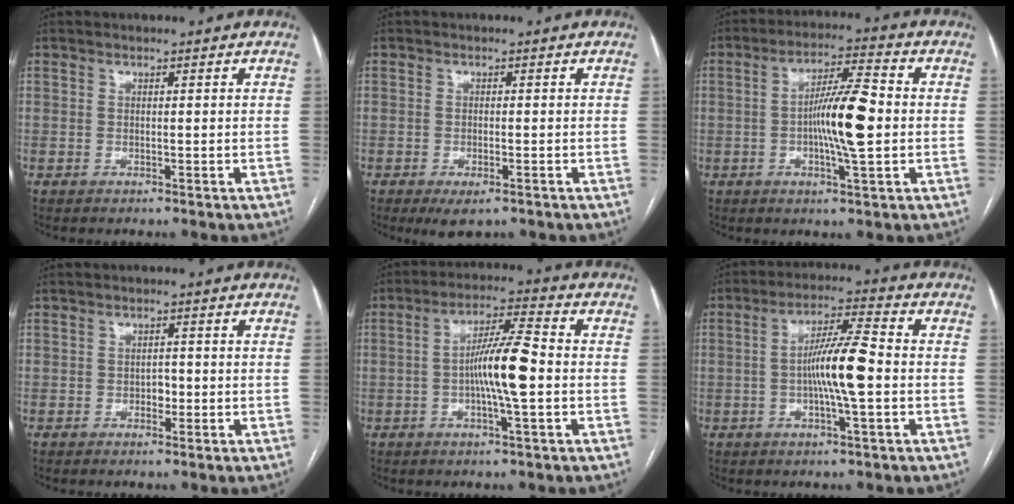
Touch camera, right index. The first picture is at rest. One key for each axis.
{"total": 3.5, "fx": -2.1, "fy": 1.2, "fz": 2.5, "tx": -0.040, "ty": -0.005, "tz": -0.025}
{"total": 10.0, "fx": -0.8, "fy": 0.9, "fz": 10.0, "tx": -0.175, "ty": 0.007, "tz": -0.019}
{"total": 1.5, "fx": -0.4, "fy": 1.0, "fz": 1.0, "tx": -0.012, "ty": 0.004, "tz": -0.007}
{"total": 9.1, "fx": -1.1, "fy": 0.5, "fz": 9.0, "tx": -0.164, "ty": 0.008, "tz": -0.026}
{"total": 9.1, "fx": -1.1, "fy": 0.5, "fz": 9.0, "tx": -0.165, "ty": 0.008, "tz": -0.025}